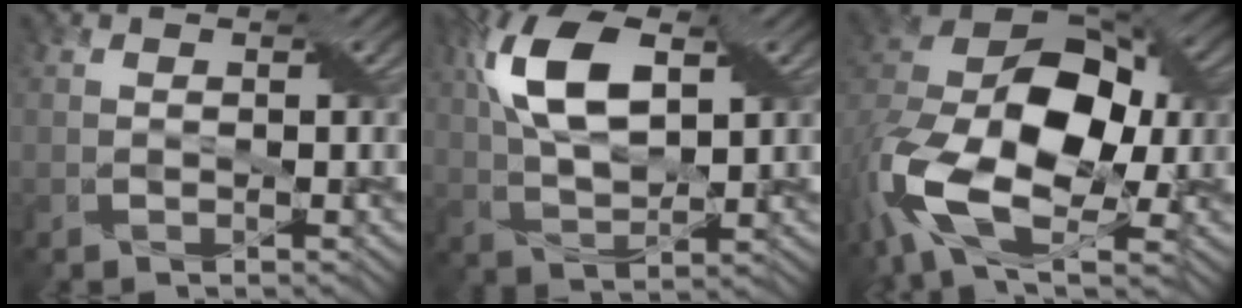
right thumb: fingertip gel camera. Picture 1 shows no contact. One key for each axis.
{"total": 10.6, "fx": 3.7, "fy": 5.1, "fz": 8.5, "tx": -0.187, "ty": 0.015, "tz": 0.064}
{"total": 18.1, "fx": -3.6, "fy": 11.5, "fz": 13.5, "tx": -0.302, "ty": -0.020, "tz": -0.062}